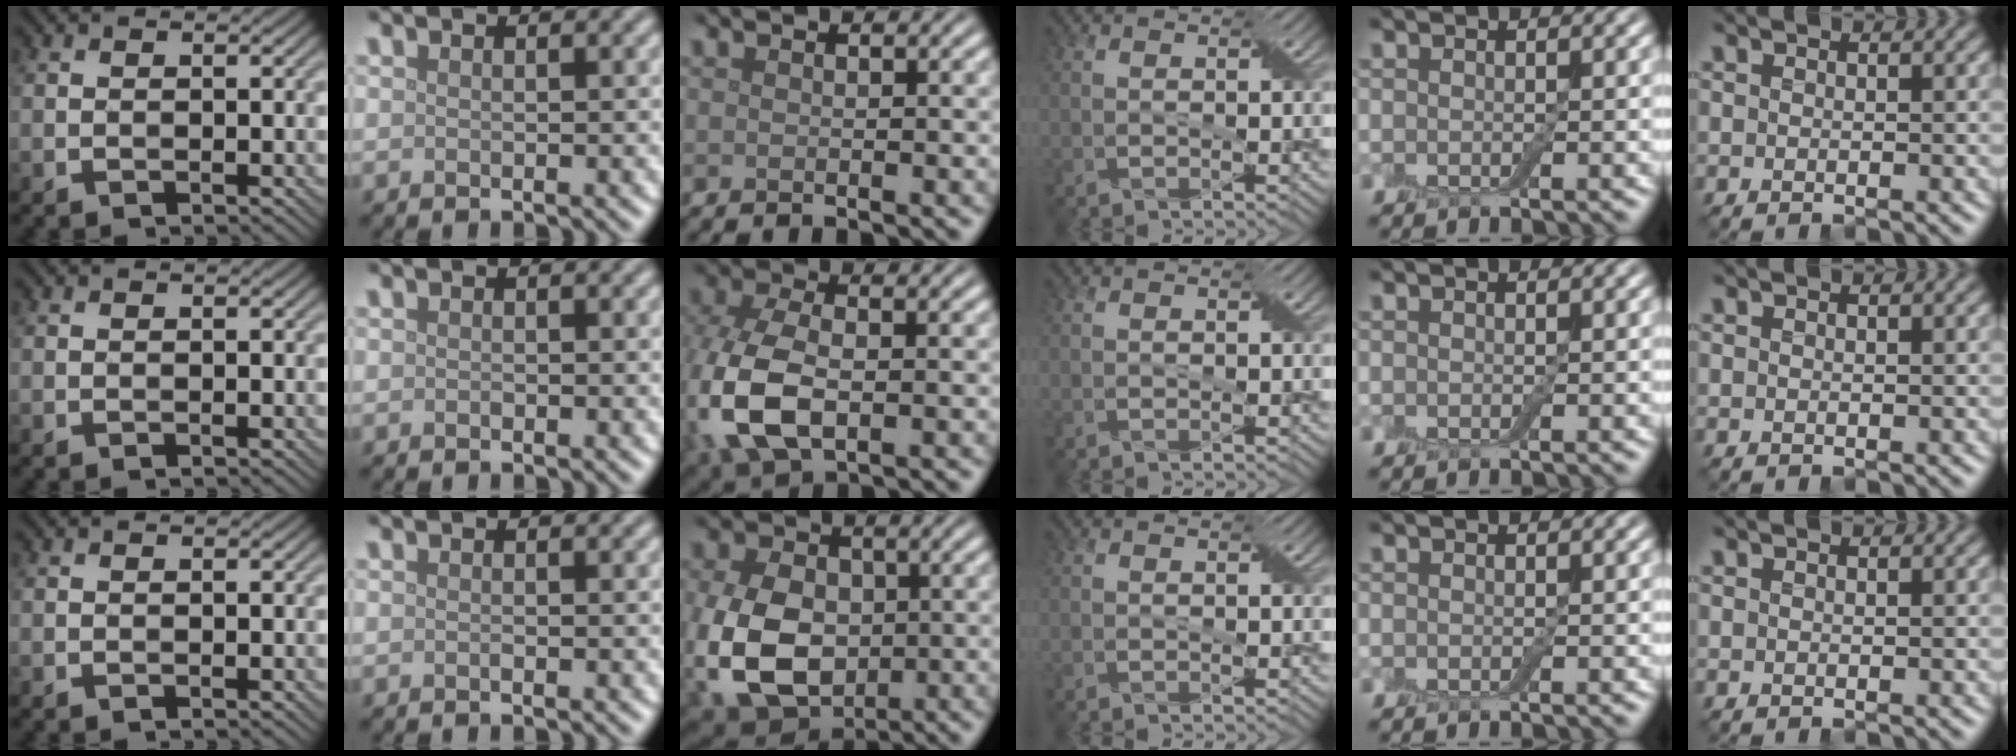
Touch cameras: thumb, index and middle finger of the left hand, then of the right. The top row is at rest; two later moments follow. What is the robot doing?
{"motion": "extract", "object": "drawer"}